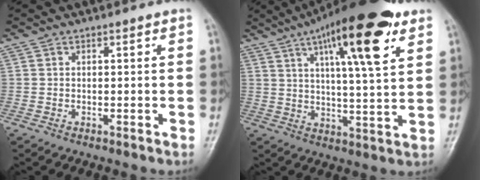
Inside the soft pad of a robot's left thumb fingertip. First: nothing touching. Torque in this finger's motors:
{"motor_torque": [3.26, 1.75, 1.92, -0.85, 0.56]}